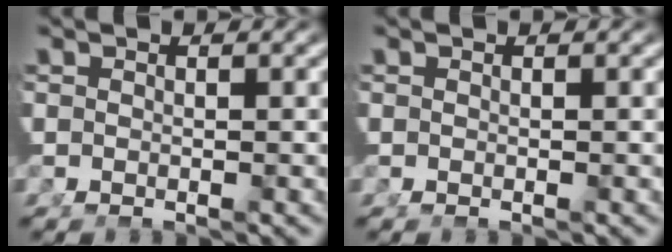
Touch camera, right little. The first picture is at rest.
{"total": 0.0}